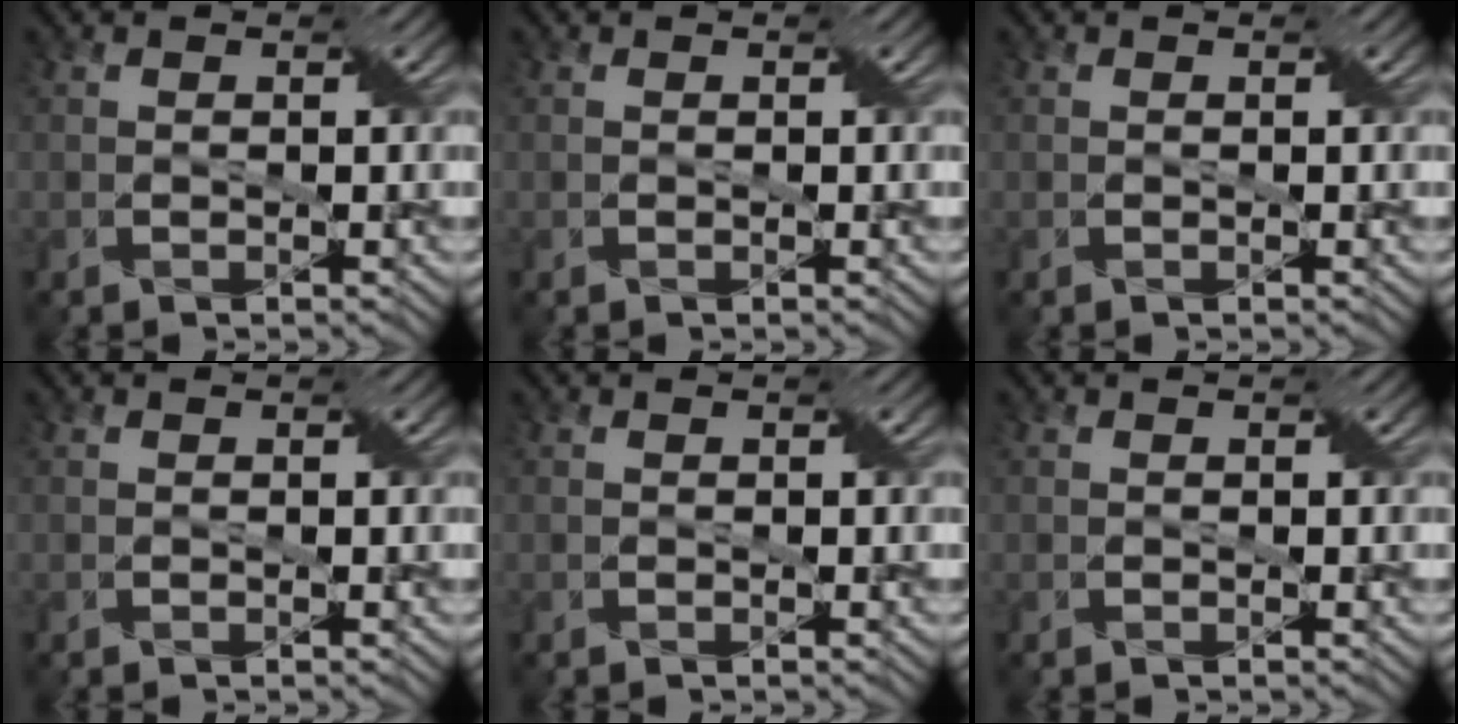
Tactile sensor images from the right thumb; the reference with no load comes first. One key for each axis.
{"total": 0.0}
{"total": 0.0}
{"total": 0.0}
{"total": 0.0}
{"total": 0.0}